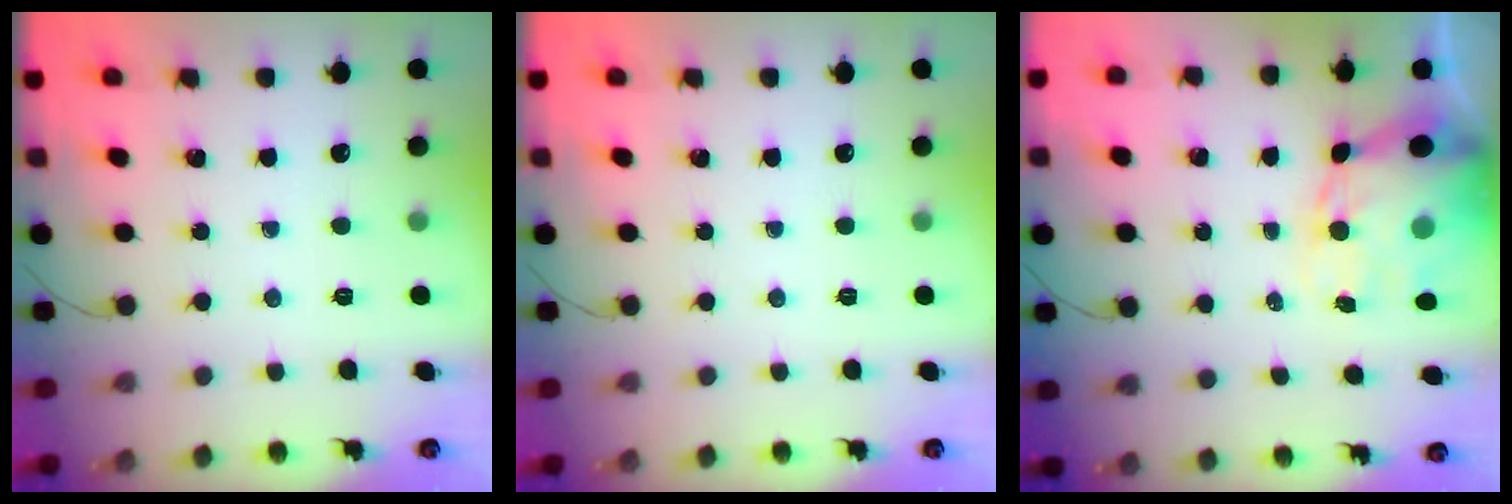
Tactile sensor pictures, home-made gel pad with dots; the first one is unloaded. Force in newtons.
{"total": 0.0}
{"total": 10.8, "press": 10.3, "slide": 3.4}